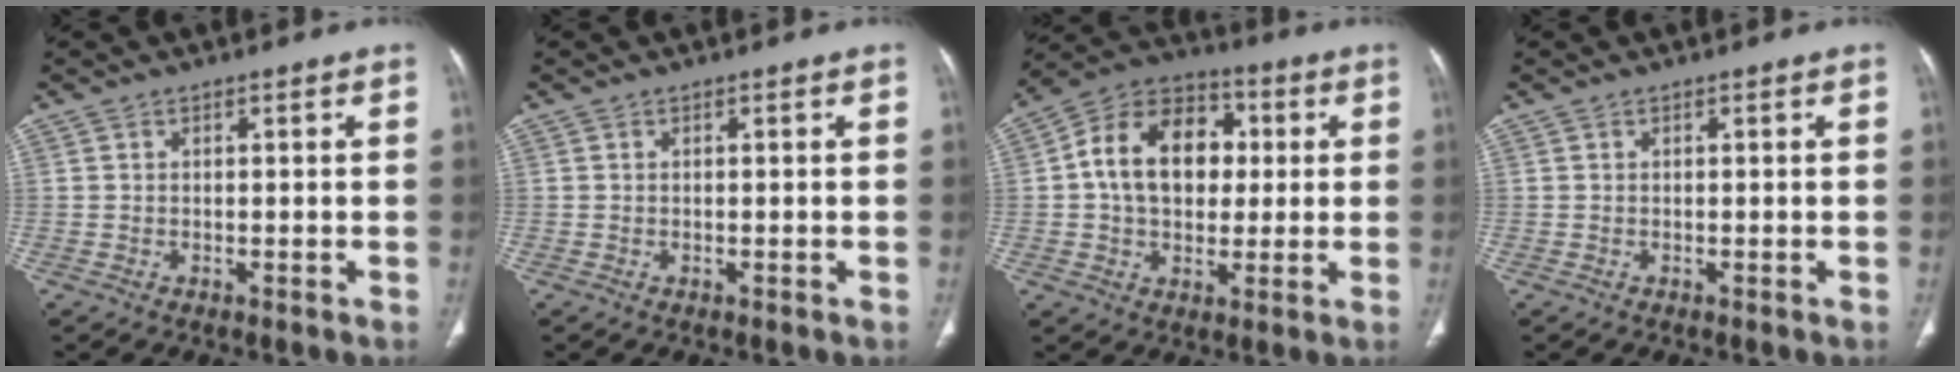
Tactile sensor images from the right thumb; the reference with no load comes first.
{"total": 0.0}
{"total": 16.1, "force": [2.0, 11.6, 10.9], "torque": [-0.147, 0.022, 0.024]}
{"total": 0.0}